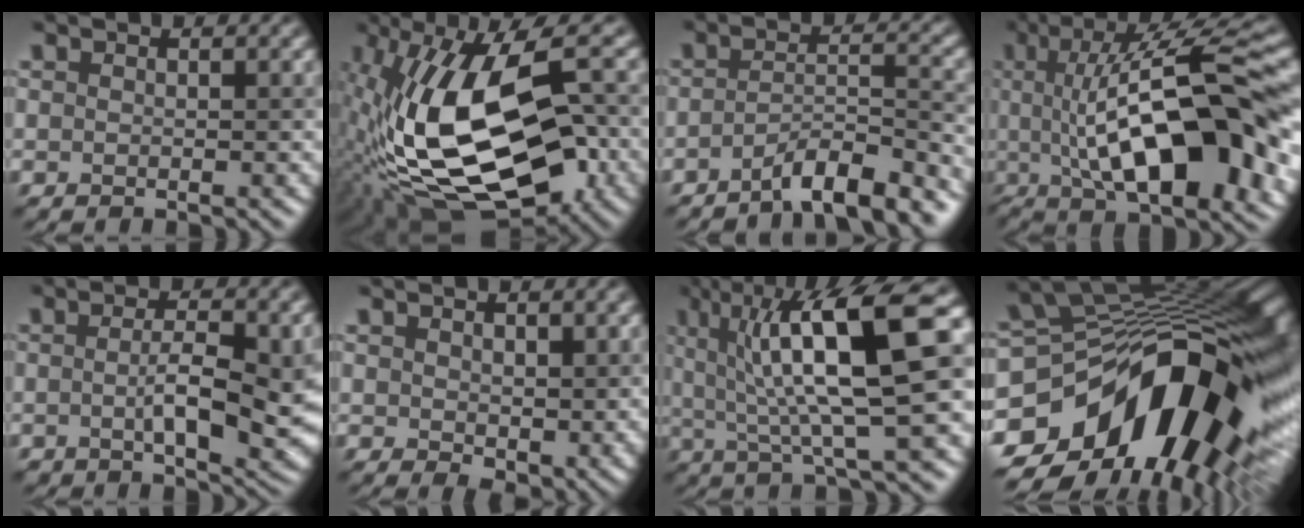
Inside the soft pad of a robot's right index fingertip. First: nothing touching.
{"total": 16.8, "force": [-2.2, 8.8, 14.2], "torque": [-0.260, 0.000, -0.041]}
{"total": 6.1, "force": [-4.6, 1.2, 3.9], "torque": [-0.055, 0.008, -0.077]}
{"total": 16.2, "force": [0.2, 5.0, 15.4], "torque": [-0.212, 0.018, -0.002]}
{"total": 6.3, "force": [-0.4, 2.0, 6.0], "torque": [-0.105, -0.009, -0.003]}
{"total": 4.3, "force": [1.1, 2.7, 3.1], "torque": [-0.055, -0.016, 0.027]}
{"total": 12.5, "force": [3.3, 3.0, 11.7], "torque": [-0.181, 0.012, 0.056]}
{"total": 17.8, "force": [-5.3, 9.7, 13.9], "torque": [-0.222, 0.001, -0.090]}